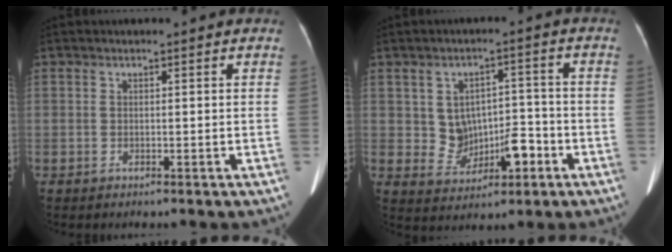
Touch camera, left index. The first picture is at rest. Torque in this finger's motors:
{"motor_torque": [0.05, 0.04, 0.12, 0.03]}